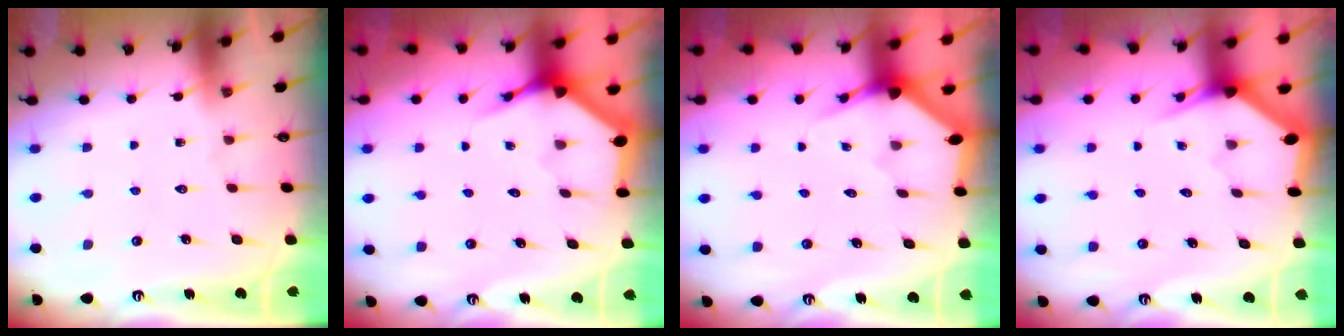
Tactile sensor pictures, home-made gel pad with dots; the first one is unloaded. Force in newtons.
{"total": 3.8, "press": 3.8, "slide": 0.4}
{"total": 3.1, "press": 3.1, "slide": 0.3}
{"total": 3.0, "press": 3.0, "slide": 0.0}